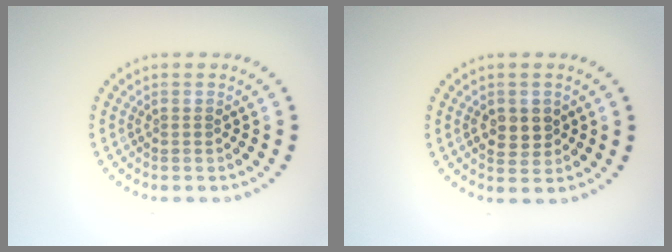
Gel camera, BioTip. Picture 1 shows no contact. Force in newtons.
{"total": 2.5, "press": 2.5, "slide": 0.3}